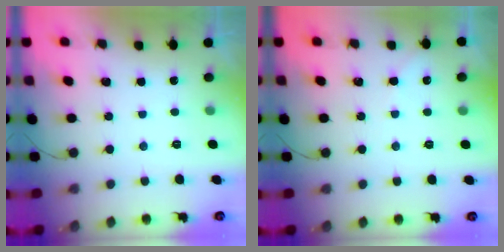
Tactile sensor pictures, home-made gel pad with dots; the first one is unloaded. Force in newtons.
{"total": 2.4, "press": 2.4, "slide": 0.5}